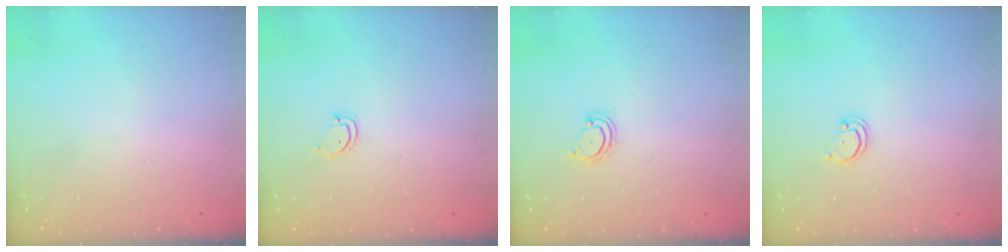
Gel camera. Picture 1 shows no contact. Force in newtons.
{"total": 2.6, "press": 2.6, "slide": 0.3}
{"total": 2.8, "press": 2.8, "slide": 0.2}
{"total": 1.8, "press": 1.8, "slide": 0.2}